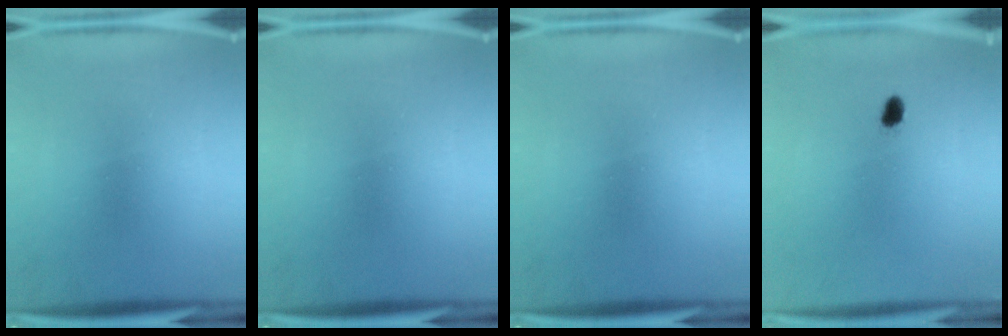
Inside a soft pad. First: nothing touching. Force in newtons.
{"total": 0.0}
{"total": 0.0}
{"total": 1.8}